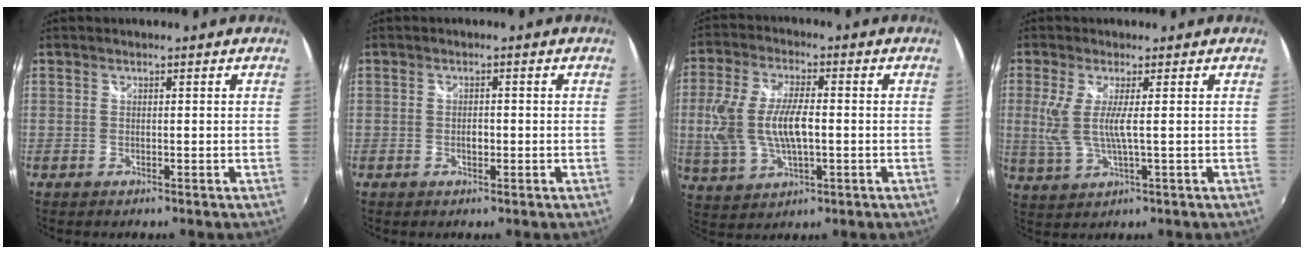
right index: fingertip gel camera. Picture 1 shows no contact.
{"total": 1.6, "force": [-0.4, 0.9, 1.2], "torque": [-0.021, 0.001, -0.008]}
{"total": 12.9, "force": [-0.7, 5.8, 11.5], "torque": [-0.245, 0.001, -0.008]}
{"total": 6.1, "force": [0.4, 0.5, 6.1], "torque": [-0.133, -0.011, 0.013]}